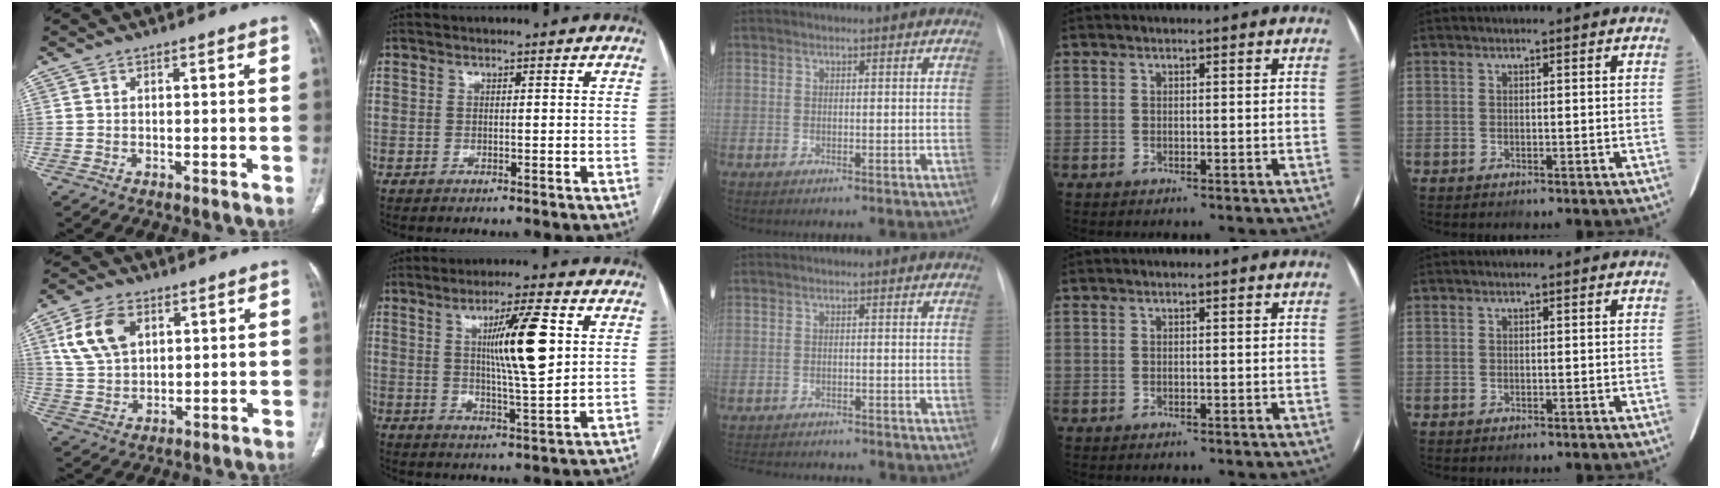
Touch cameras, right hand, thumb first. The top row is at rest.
{"thumb": {"total": 10.5, "force": [4.1, 6.8, 6.9], "torque": [-0.120, -0.007, 0.085]}, "index": {"total": 11.1, "force": [2.8, 0.6, 10.7], "torque": [-0.175, -0.003, 0.046]}, "middle": {"total": 7.5, "force": [-7.2, 1.1, 2.0], "torque": [-0.024, -0.001, -0.100]}}